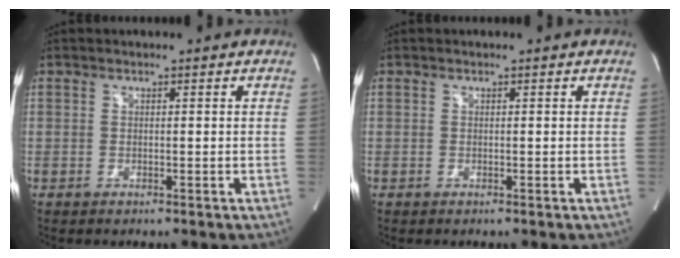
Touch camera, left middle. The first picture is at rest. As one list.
[{"total": 0.0}]